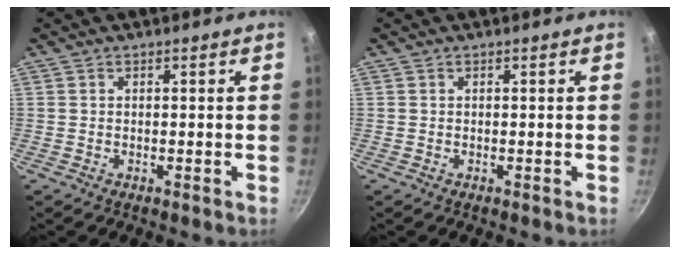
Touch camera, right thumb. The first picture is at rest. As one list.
[{"total": 0.0}]